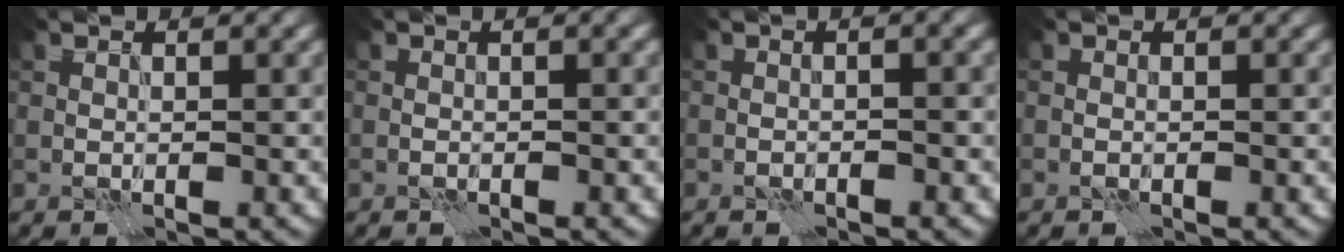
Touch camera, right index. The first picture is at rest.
{"total": 1.2, "force": [0.2, 0.4, 1.1], "torque": [-0.008, 0.001, 0.000]}
{"total": 2.1, "force": [0.0, 0.7, 1.9], "torque": [-0.009, 0.002, -0.008]}
{"total": 0.0}